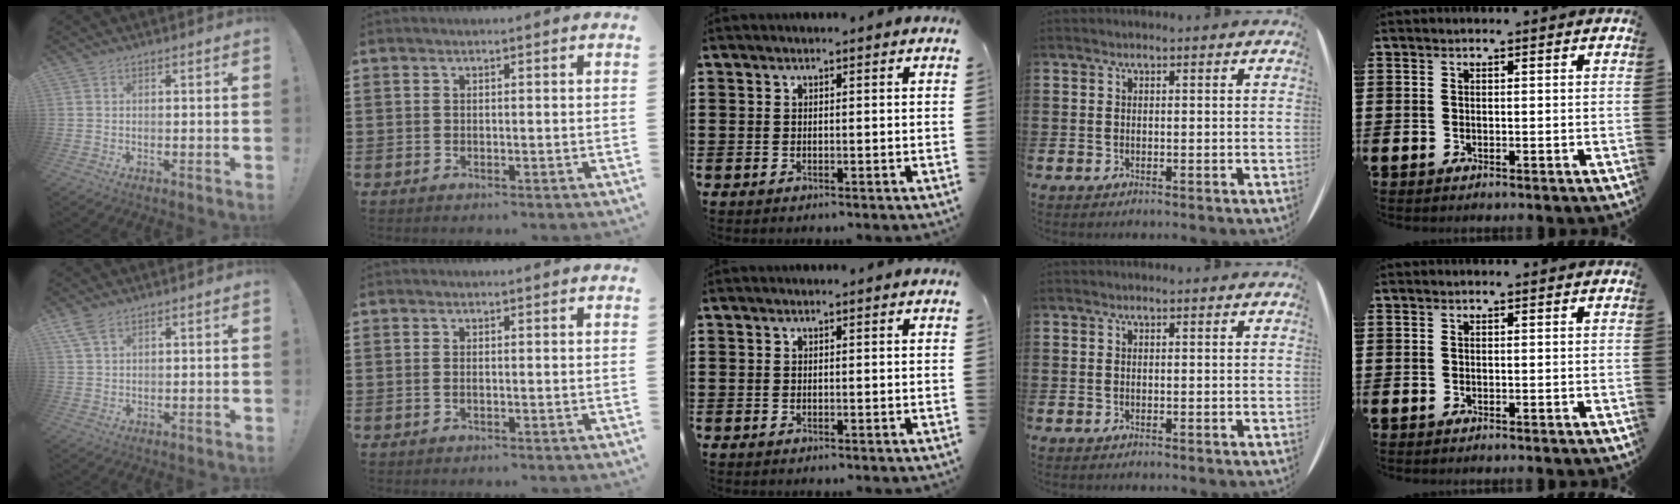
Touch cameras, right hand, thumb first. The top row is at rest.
{"thumb": {"total": 4.9, "force": [3.3, 2.1, 2.9], "torque": [-0.057, -0.012, 0.065]}, "index": {"total": 0.7, "force": [-0.1, 0.2, 0.7], "torque": [-0.015, -0.002, -0.002]}}